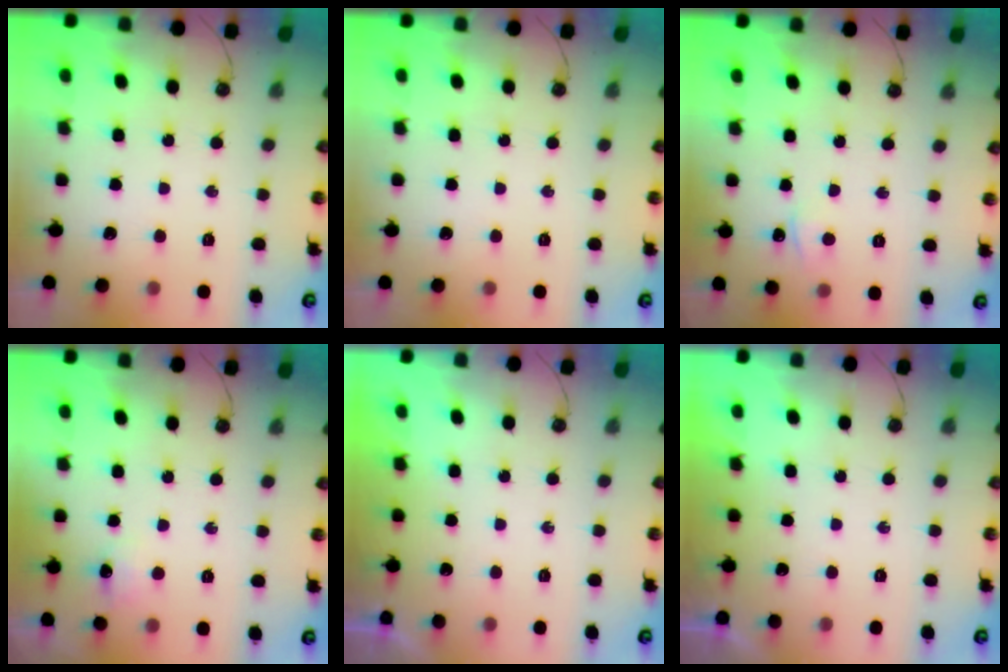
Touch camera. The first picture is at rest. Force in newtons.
{"total": 0.0}
{"total": 3.4, "press": 3.4, "slide": 0.4}
{"total": 6.3, "press": 6.2, "slide": 0.9}
{"total": 0.0}
{"total": 0.0}